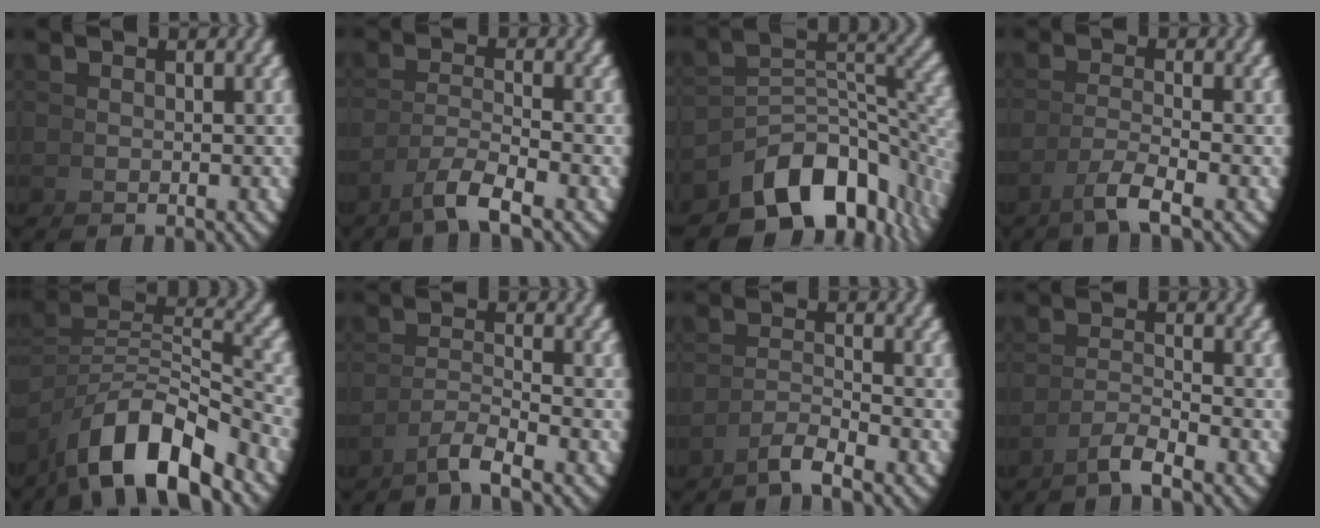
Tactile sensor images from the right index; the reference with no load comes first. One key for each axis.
{"total": 3.2, "fx": -1.9, "fy": 0.2, "fz": 2.6, "tx": -0.047, "ty": -0.006, "tz": -0.027}
{"total": 11.6, "fx": -5.4, "fy": 6.4, "fz": 8.0, "tx": -0.123, "ty": -0.043, "tz": -0.056}
{"total": 2.9, "fx": -1.5, "fy": -0.5, "fz": 2.4, "tx": -0.043, "ty": -0.005, "tz": -0.020}
{"total": 8.2, "fx": -2.4, "fy": 4.8, "fz": 6.1, "tx": -0.114, "ty": -0.026, "tz": -0.022}
{"total": 2.5, "fx": -1.9, "fy": -0.4, "fz": 1.7, "tx": -0.020, "ty": 0.002, "tz": -0.034}
{"total": 2.4, "fx": -1.9, "fy": -0.7, "fz": 1.3, "tx": -0.011, "ty": 0.005, "tz": -0.036}
{"total": 2.3, "fx": -1.7, "fy": -0.7, "fz": 1.4, "tx": -0.014, "ty": 0.004, "tz": -0.034}